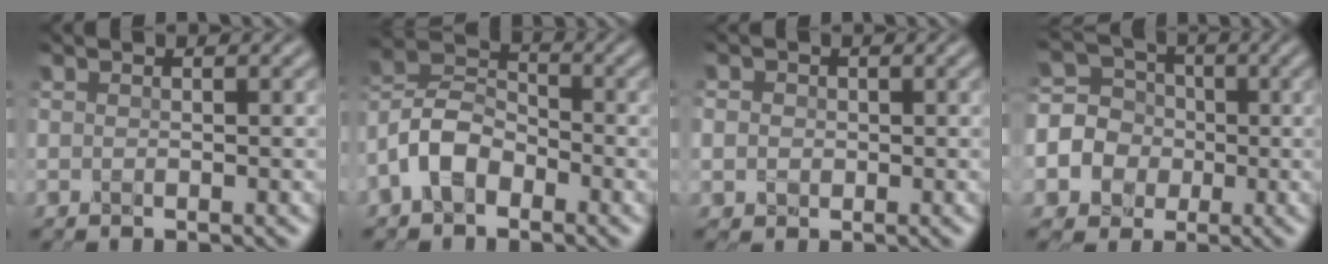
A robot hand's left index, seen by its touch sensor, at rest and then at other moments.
{"total": 4.8, "force": [-2.5, 3.0, 2.8], "torque": [-0.064, 0.012, -0.062]}
{"total": 4.1, "force": [1.1, 3.6, 1.5], "torque": [-0.025, 0.033, -0.007]}
{"total": 6.6, "force": [-0.3, 5.8, 3.0], "torque": [-0.087, 0.015, -0.030]}